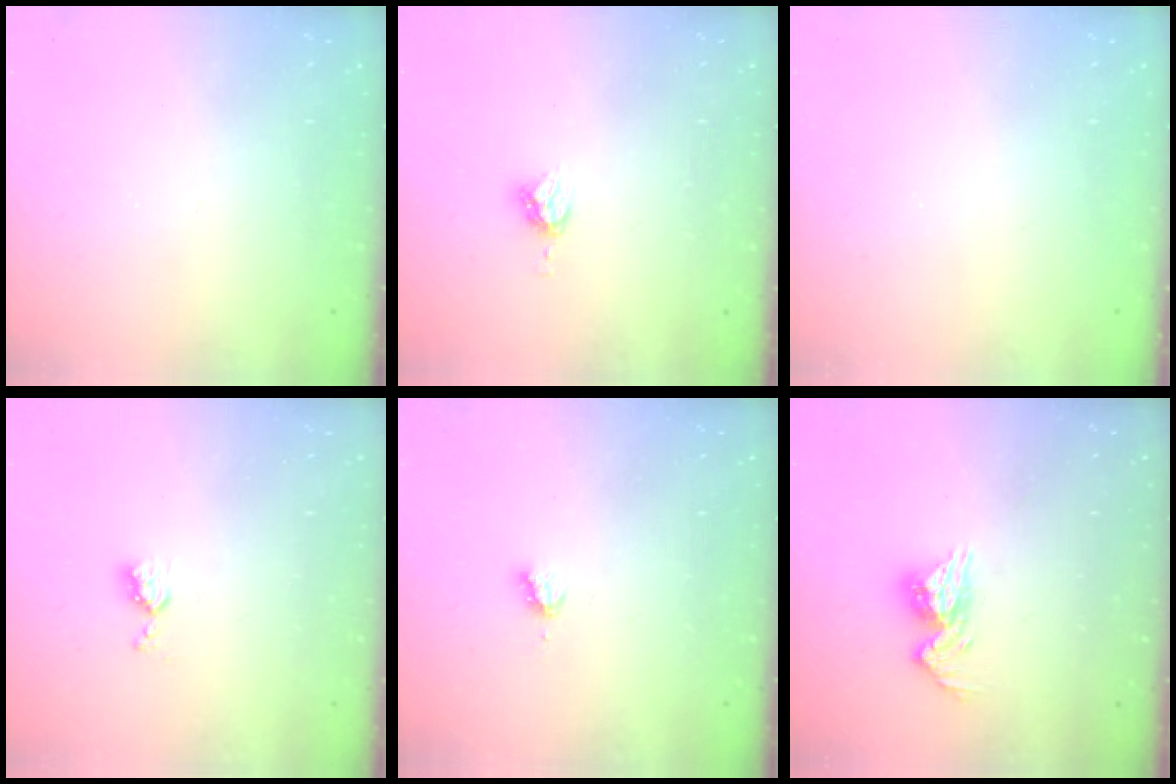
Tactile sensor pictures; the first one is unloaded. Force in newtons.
{"total": 4.5, "press": 4.5, "slide": 0.0}
{"total": 0.0}
{"total": 4.4, "press": 4.3, "slide": 0.7}
{"total": 2.8, "press": 2.8, "slide": 0.3}
{"total": 9.8, "press": 9.8, "slide": 0.8}